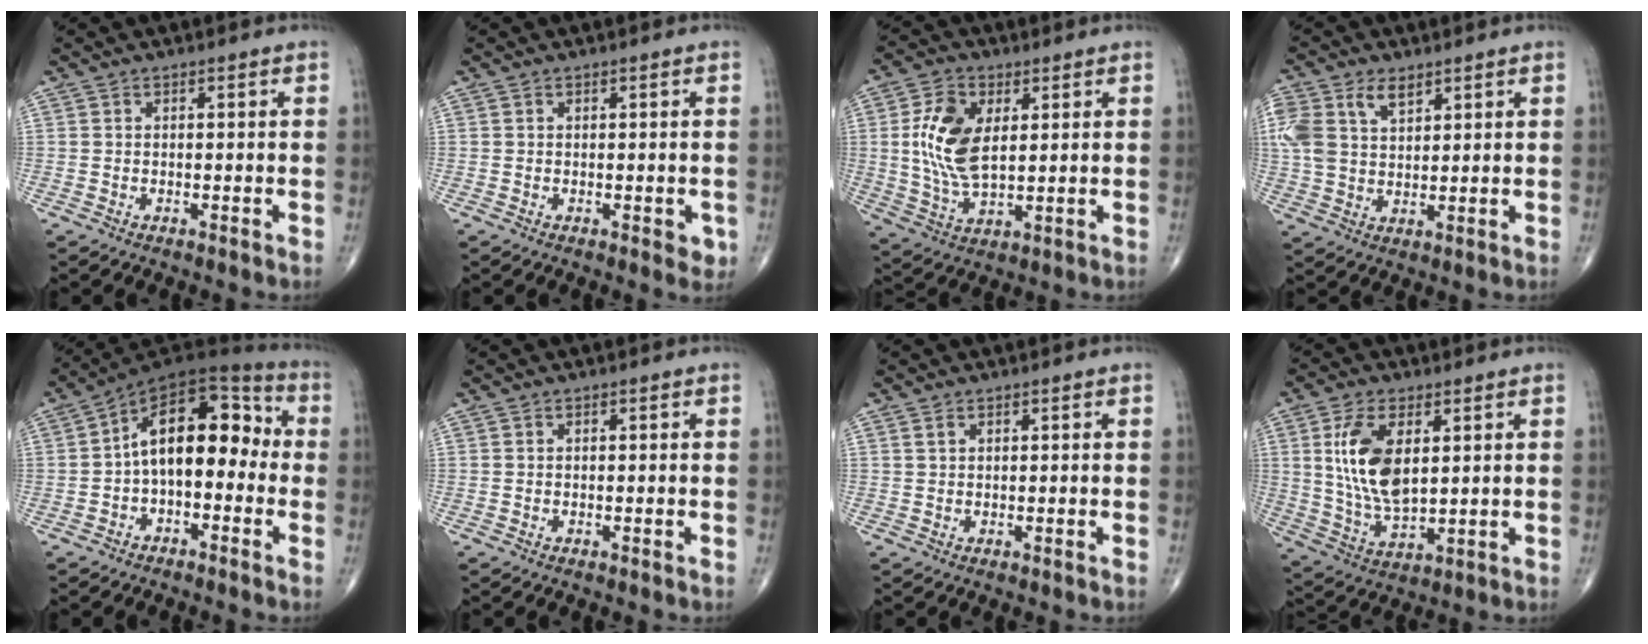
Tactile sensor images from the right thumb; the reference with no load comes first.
{"total": 2.2, "force": [-0.4, 1.2, 1.8], "torque": [-0.007, -0.001, -0.004]}
{"total": 11.9, "force": [2.2, 6.5, 9.7], "torque": [-0.187, -0.011, 0.047]}
{"total": 12.2, "force": [5.4, 7.6, 7.9], "torque": [-0.189, 0.001, 0.108]}
{"total": 15.0, "force": [-0.6, 8.5, 12.3], "torque": [-0.156, 0.051, -0.026]}
{"total": 0.0}
{"total": 0.9, "force": [0.6, 0.5, 0.5], "torque": [-0.009, 0.003, 0.012]}
{"total": 13.0, "force": [3.2, 6.6, 10.8], "torque": [-0.207, -0.020, 0.069]}